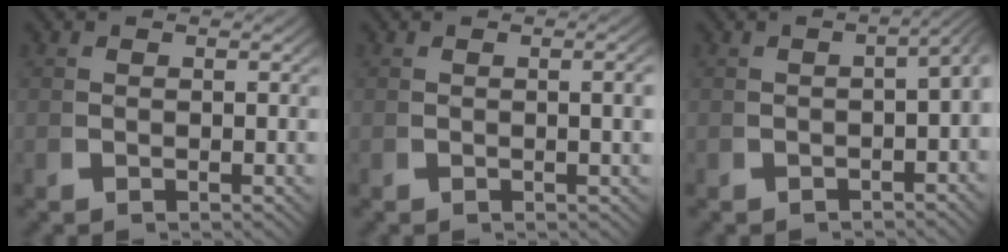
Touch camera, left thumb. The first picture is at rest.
{"total": 1.5, "force": [0.0, 0.4, 1.4], "torque": [-0.018, 0.000, 0.001]}
{"total": 5.0, "force": [0.0, 3.2, 3.8], "torque": [-0.035, 0.022, -0.012]}